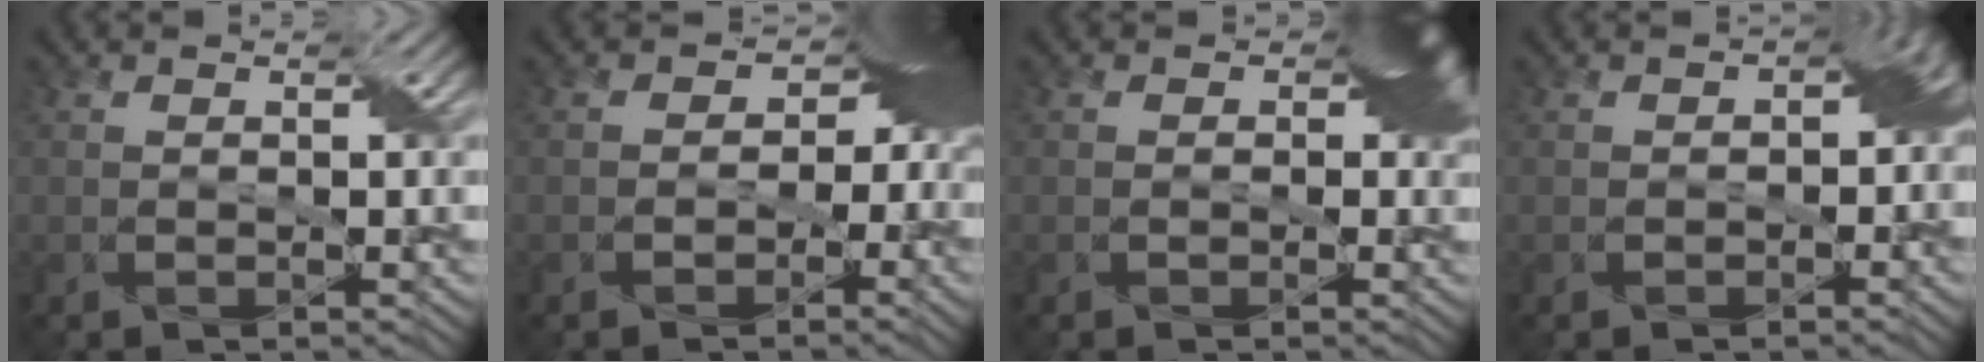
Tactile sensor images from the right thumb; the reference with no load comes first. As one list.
[{"total": 7.0, "force": [-0.9, 5.7, 4.1], "torque": [-0.010, 0.006, -0.029]}, {"total": 4.3, "force": [0.4, 3.0, 3.0], "torque": [-0.027, -0.001, 0.003]}, {"total": 4.0, "force": [-0.7, 2.5, 3.1], "torque": [-0.032, -0.006, -0.009]}]